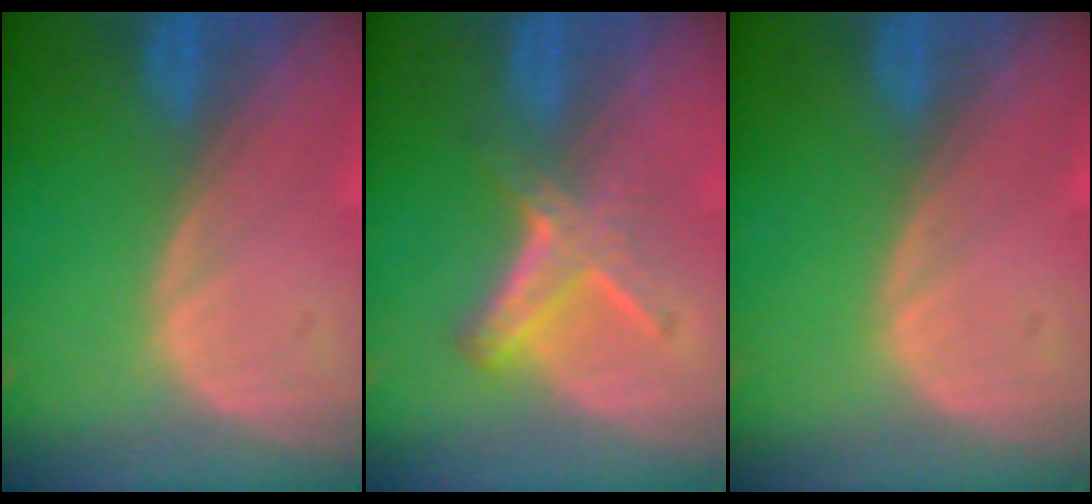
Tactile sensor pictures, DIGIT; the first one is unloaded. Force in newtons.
{"total": 6.2, "press": 5.3, "slide": 3.2}
{"total": 0.0}